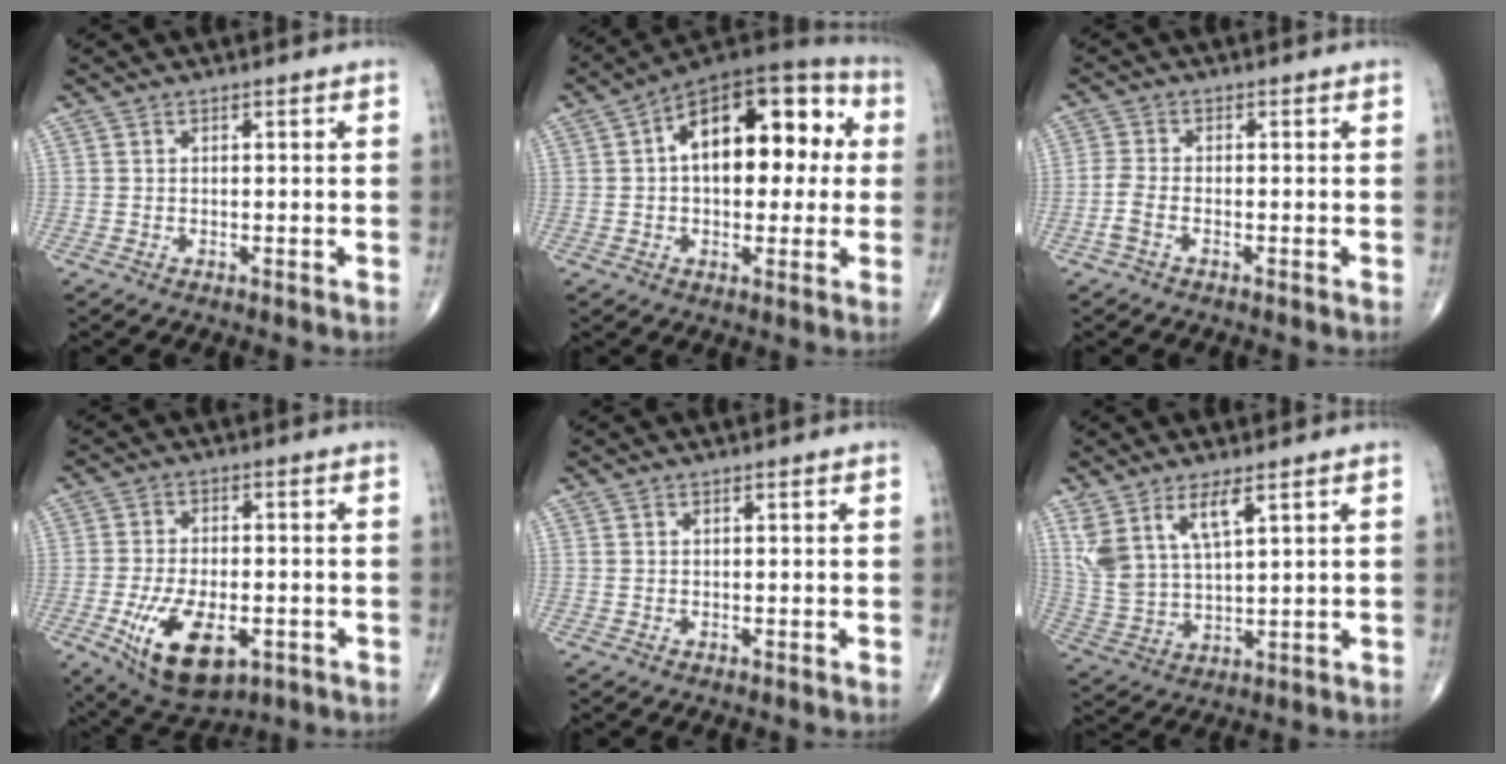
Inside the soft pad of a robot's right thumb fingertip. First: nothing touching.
{"total": 20.0, "force": [3.3, 11.0, 16.3], "torque": [-0.205, 0.036, 0.036]}
{"total": 3.1, "force": [-1.4, 1.4, 2.4], "torque": [-0.064, 0.009, -0.034]}
{"total": 13.4, "force": [-4.7, 6.8, 10.6], "torque": [-0.176, 0.001, -0.065]}
{"total": 0.0}
{"total": 9.2, "force": [5.0, 3.2, 7.0], "torque": [-0.148, -0.023, 0.112]}